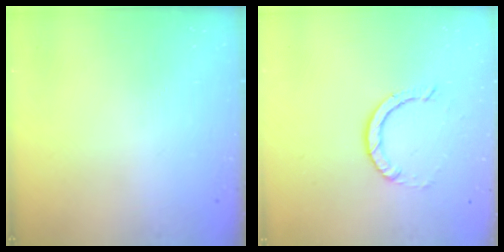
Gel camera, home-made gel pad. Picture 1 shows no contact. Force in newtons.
{"total": 2.9, "press": 2.9, "slide": 0.2}